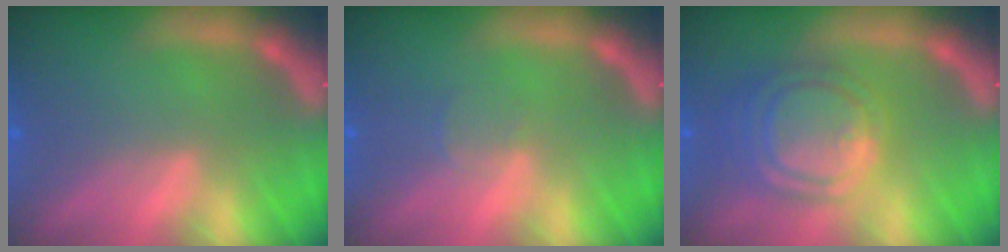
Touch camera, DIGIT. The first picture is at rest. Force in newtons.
{"total": 1.0}
{"total": 7.6}